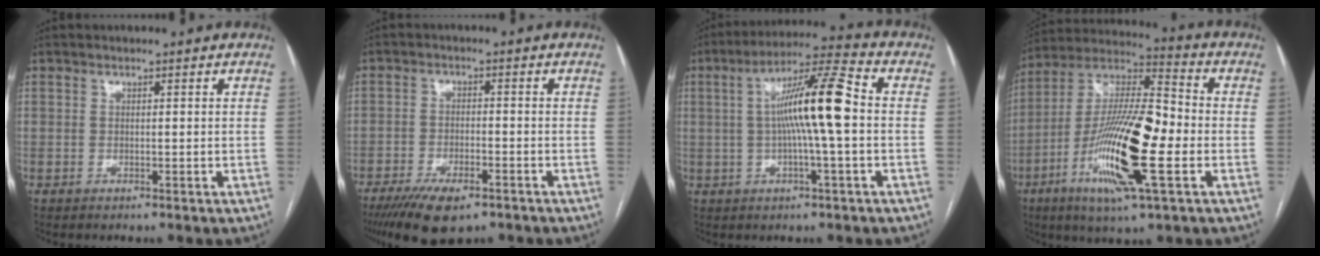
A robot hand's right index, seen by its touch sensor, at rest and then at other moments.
{"total": 9.9, "force": [-6.9, 3.3, 6.3], "torque": [-0.105, -0.014, -0.111]}
{"total": 11.9, "force": [0.3, 0.3, 11.9], "torque": [-0.211, 0.019, -0.001]}
{"total": 19.8, "force": [-5.2, 2.9, 18.9], "torque": [-0.374, -0.010, -0.096]}